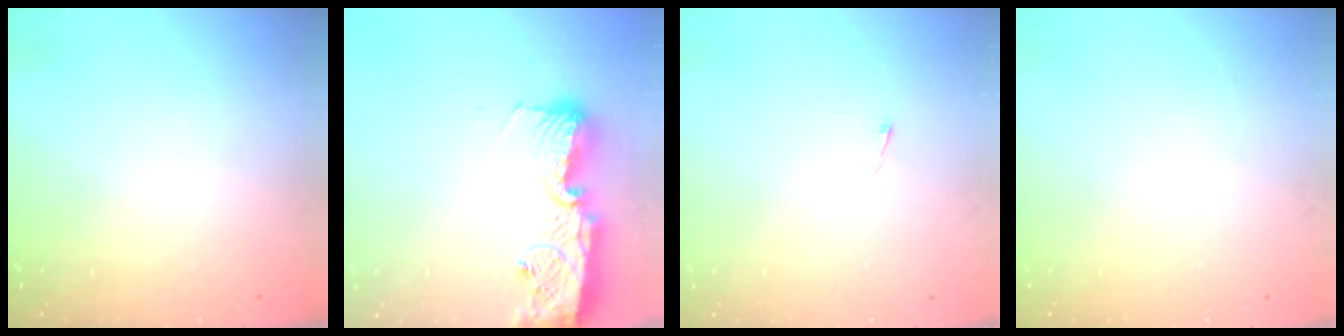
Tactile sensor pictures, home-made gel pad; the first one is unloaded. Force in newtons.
{"total": 15.2, "press": 15.1, "slide": 1.2}
{"total": 2.7, "press": 2.7, "slide": 0.4}
{"total": 0.0}